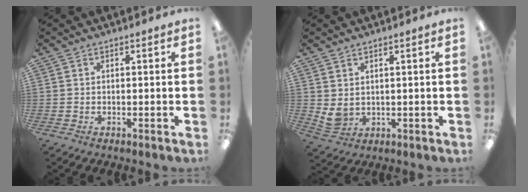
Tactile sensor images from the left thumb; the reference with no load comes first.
{"total": 3.7, "force": [1.9, 2.5, 1.9], "torque": [-0.046, -0.016, 0.033]}